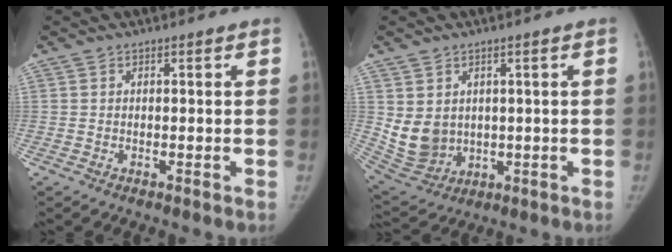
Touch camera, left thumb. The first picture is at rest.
{"total": 8.4, "force": [1.4, 6.9, 4.6], "torque": [-0.077, -0.017, 0.055]}